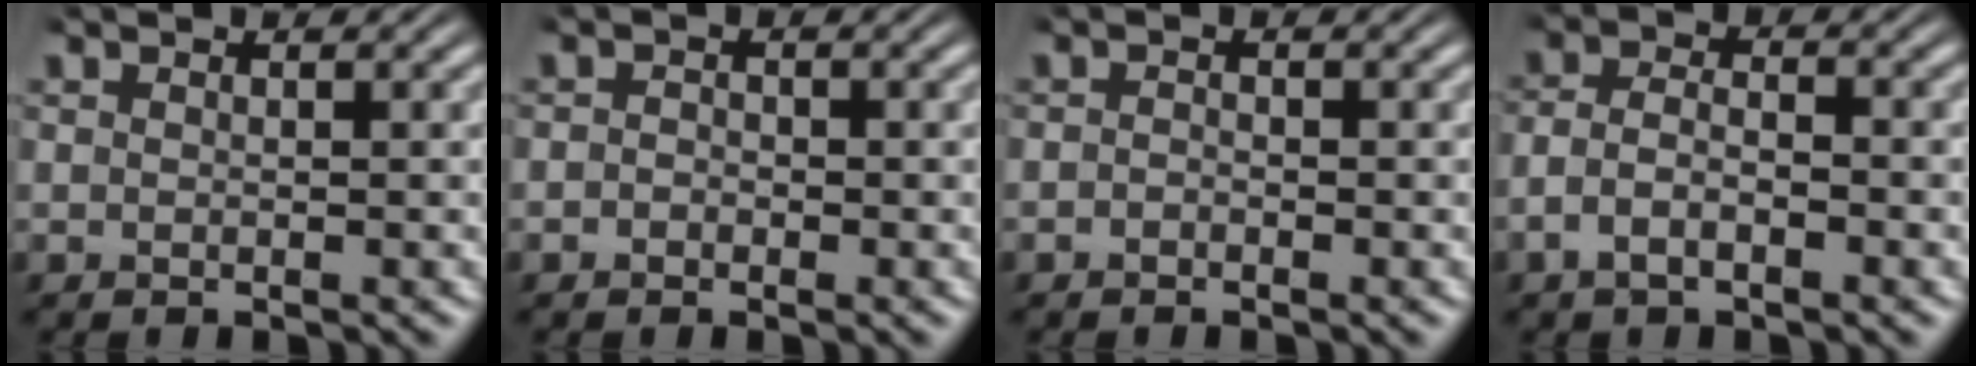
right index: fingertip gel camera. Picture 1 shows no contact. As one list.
[{"total": 0.8, "force": [-0.6, 0.5, -0.1], "torque": [0.003, -0.002, -0.013]}, {"total": 0.6, "force": [-0.6, 0.2, -0.1], "torque": [0.000, -0.002, -0.013]}, {"total": 3.6, "force": [-1.4, 2.3, 2.3], "torque": [-0.054, -0.004, -0.027]}]